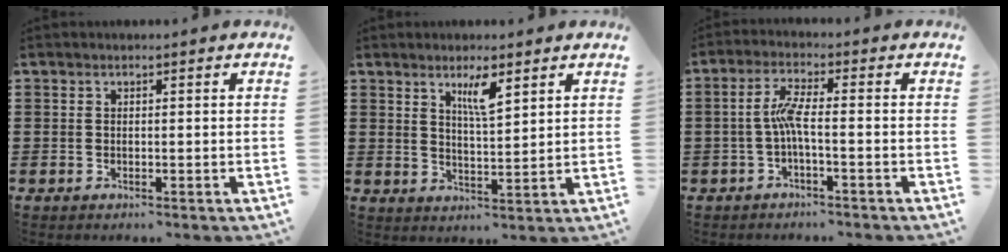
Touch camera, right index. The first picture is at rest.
{"total": 4.6, "force": [2.8, 0.9, 3.5], "torque": [-0.061, -0.002, 0.045]}
{"total": 4.4, "force": [-1.0, 0.7, 4.2], "torque": [-0.094, -0.002, -0.026]}